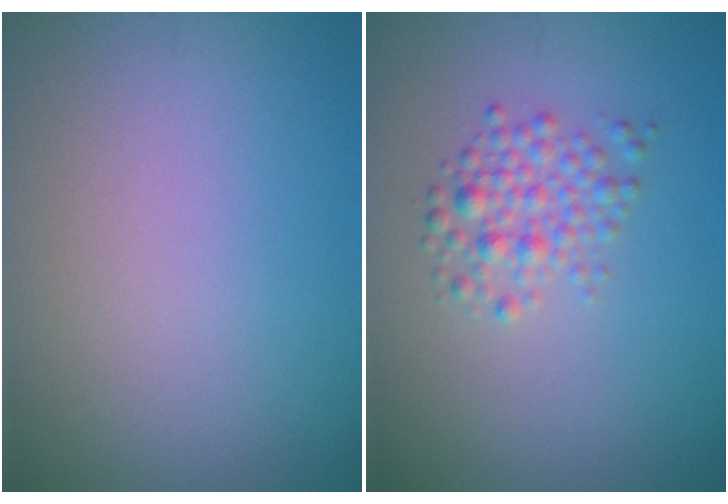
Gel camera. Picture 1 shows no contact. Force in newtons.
{"total": 2.6, "press": 2.6, "slide": 0.1}